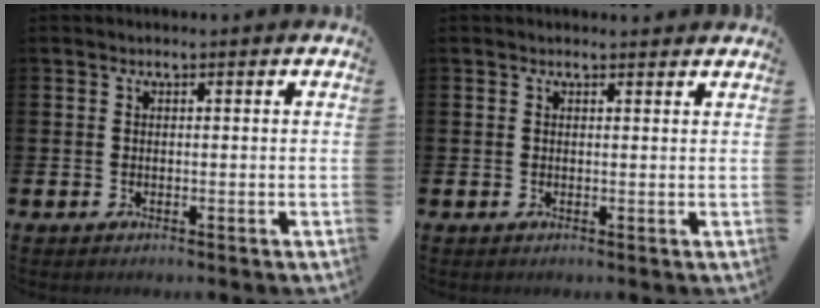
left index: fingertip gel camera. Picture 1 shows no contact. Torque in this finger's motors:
{"motor_torque": [-0.27, -1.76, -0.04, 0.00]}